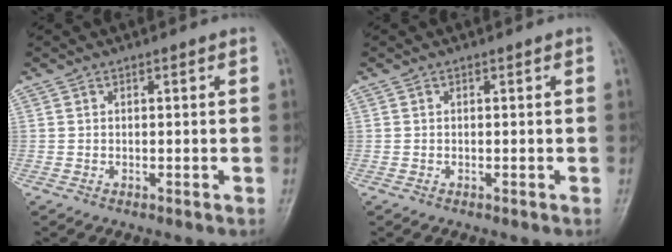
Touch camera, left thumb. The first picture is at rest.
{"total": 0.0}